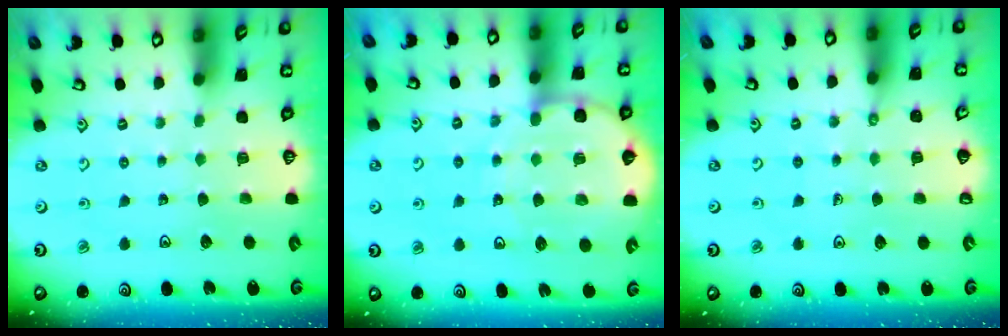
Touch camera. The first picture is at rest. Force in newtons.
{"total": 9.6, "press": 9.1, "slide": 3.1}
{"total": 1.3, "press": 1.2, "slide": 0.3}